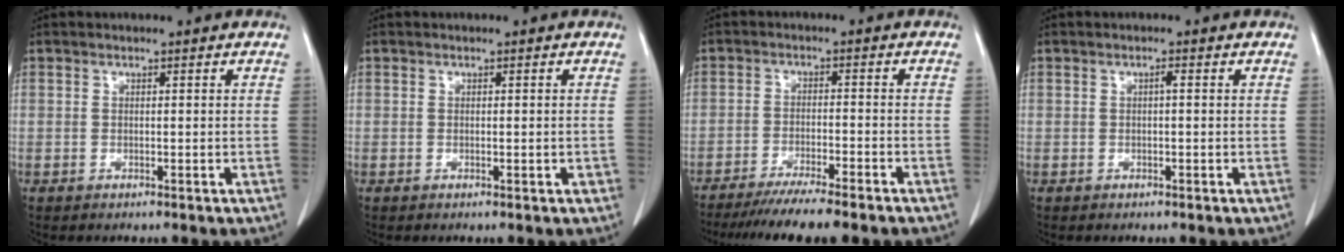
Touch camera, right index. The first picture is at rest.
{"total": 1.2, "force": [-0.3, 0.3, 1.1], "torque": [-0.012, -0.001, -0.001]}
{"total": 10.7, "force": [-8.9, 0.1, 5.9], "torque": [-0.078, -0.025, -0.139]}
{"total": 0.7, "force": [0.0, 0.1, 0.7], "torque": [-0.012, 0.002, 0.000]}